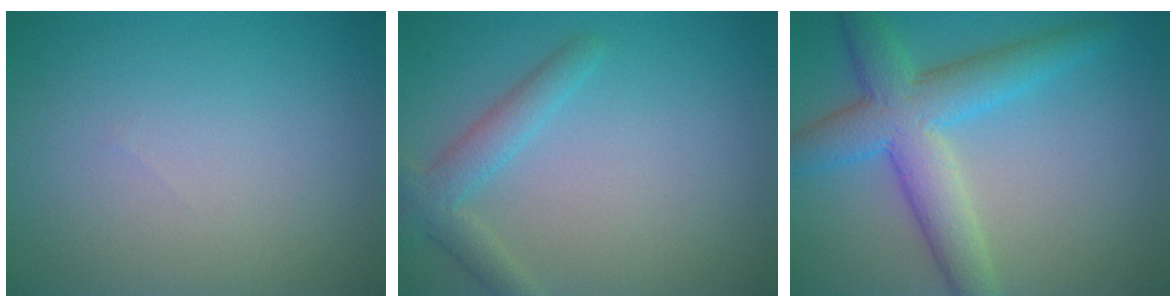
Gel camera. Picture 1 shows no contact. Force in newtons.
{"total": 2.8, "press": 2.8, "slide": 0.0}
{"total": 6.7, "press": 6.7, "slide": 0.2}